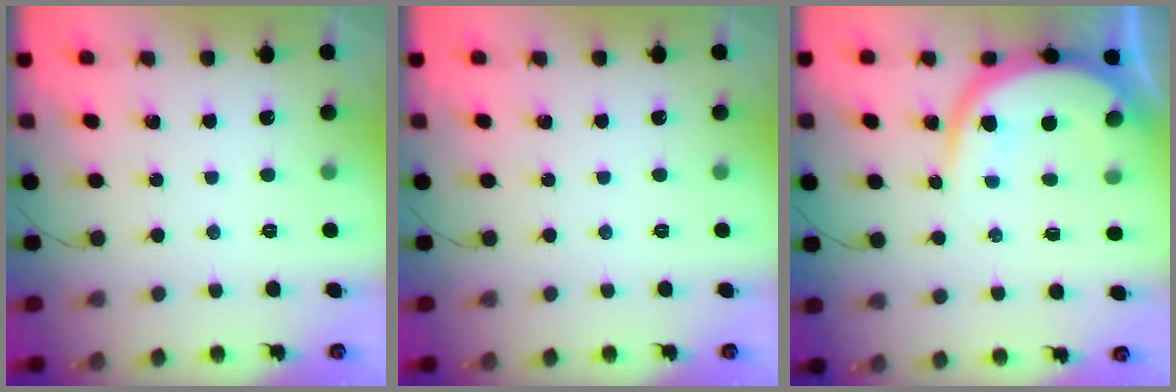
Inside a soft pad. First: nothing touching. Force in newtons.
{"total": 0.0}
{"total": 9.6, "press": 9.6, "slide": 1.1}